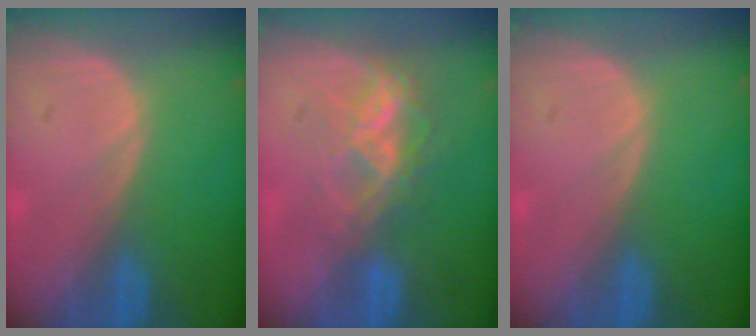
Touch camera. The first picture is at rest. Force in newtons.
{"total": 7.2, "press": 6.1, "slide": 3.8}
{"total": 0.0}